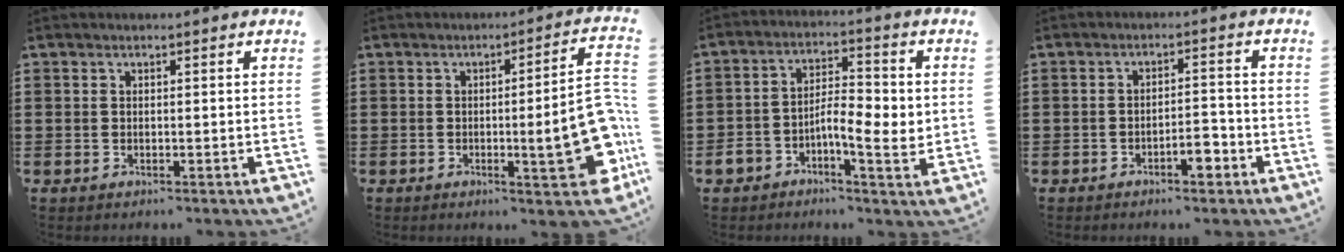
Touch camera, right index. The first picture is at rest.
{"total": 13.4, "force": [-2.7, 3.0, 12.8], "torque": [-0.178, -0.012, -0.039]}
{"total": 8.1, "force": [-1.9, 3.9, 6.8], "torque": [-0.127, 0.005, -0.036]}
{"total": 3.8, "force": [-2.4, 1.1, 2.7], "torque": [-0.046, 0.007, -0.047]}